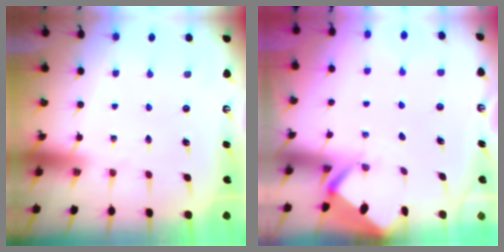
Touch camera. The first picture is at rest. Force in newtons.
{"total": 2.8, "press": 2.8, "slide": 0.2}